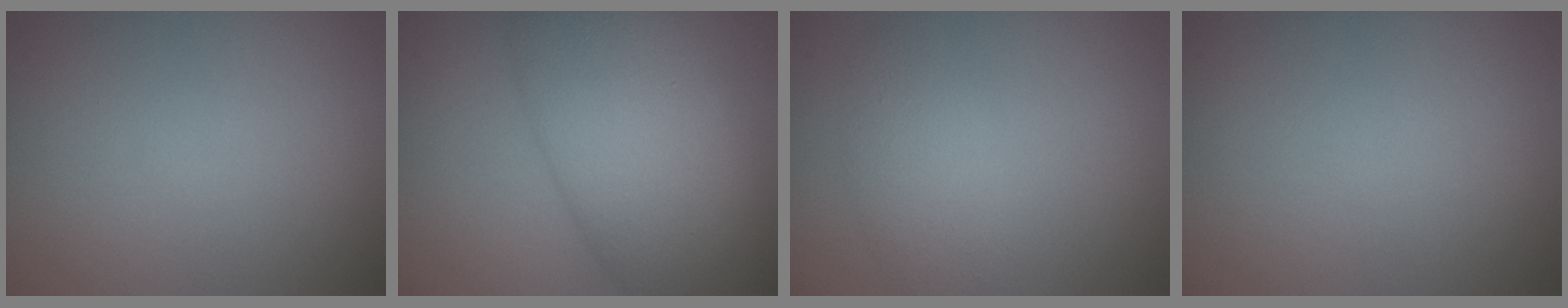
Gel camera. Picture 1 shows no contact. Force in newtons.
{"total": 10.3, "press": 10.3, "slide": 0.3}
{"total": 2.9, "press": 2.9, "slide": 0.1}
{"total": 0.0}